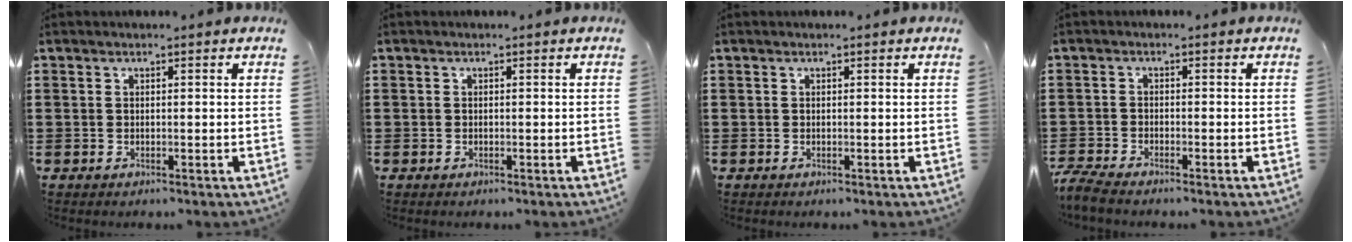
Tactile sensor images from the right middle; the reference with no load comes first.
{"total": 0.7, "force": [-0.2, 0.7, 0.0], "torque": [-0.002, 0.001, -0.005]}
{"total": 0.0}
{"total": 2.8, "force": [-2.6, 0.1, 1.0], "torque": [-0.038, -0.009, -0.058]}